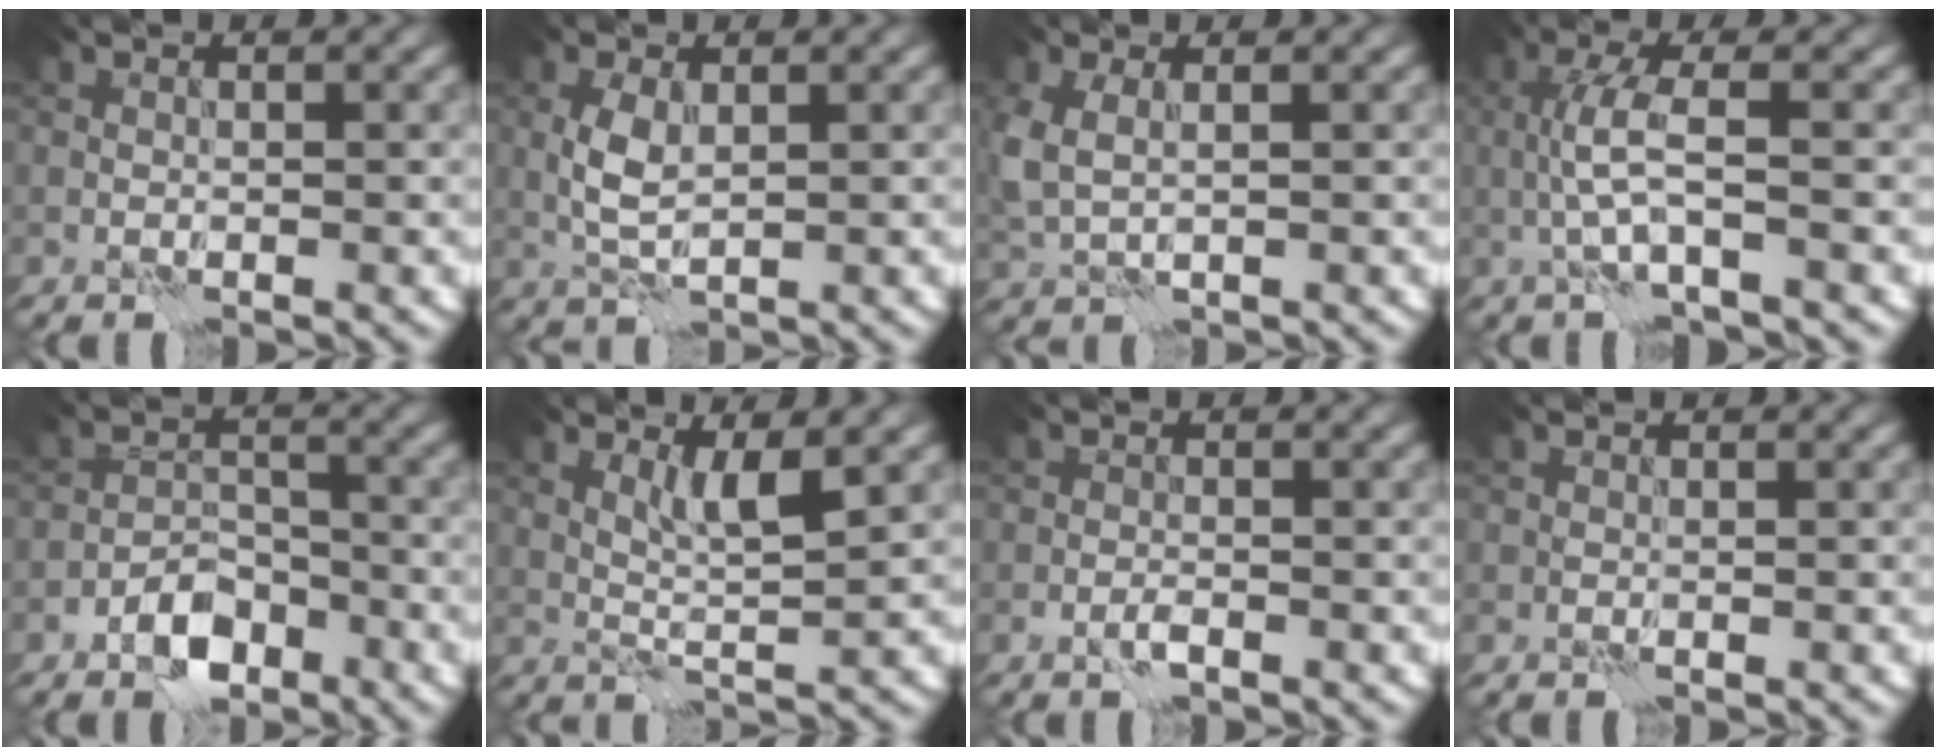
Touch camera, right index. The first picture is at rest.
{"total": 2.8, "force": [0.4, 1.3, 2.4], "torque": [-0.057, 0.001, 0.010]}
{"total": 2.9, "force": [0.3, 1.6, 2.3], "torque": [-0.068, -0.004, 0.013]}
{"total": 3.8, "force": [-0.1, 0.8, 3.7], "torque": [-0.082, 0.002, -0.003]}
{"total": 4.2, "force": [-2.7, 2.3, 2.2], "torque": [-0.030, 0.004, -0.053]}
{"total": 2.8, "force": [1.2, 0.2, 2.5], "torque": [-0.051, -0.008, 0.026]}
{"total": 1.1, "force": [-0.7, 0.3, 0.8], "torque": [-0.019, 0.001, -0.016]}
{"total": 0.0}